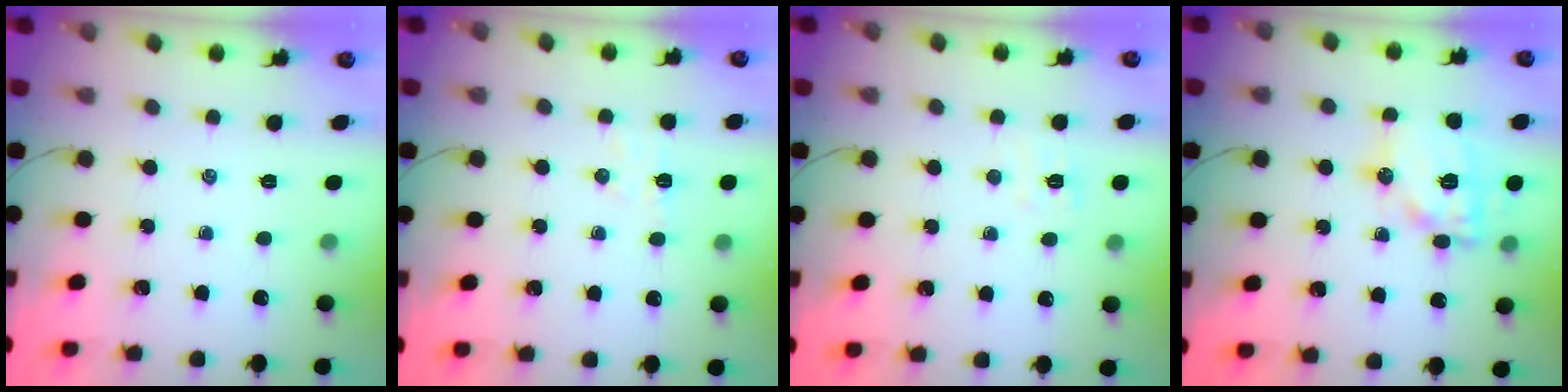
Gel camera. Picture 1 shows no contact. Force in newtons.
{"total": 4.4, "press": 4.2, "slide": 1.1}
{"total": 5.3, "press": 5.1, "slide": 1.2}
{"total": 14.4, "press": 14.4, "slide": 1.1}